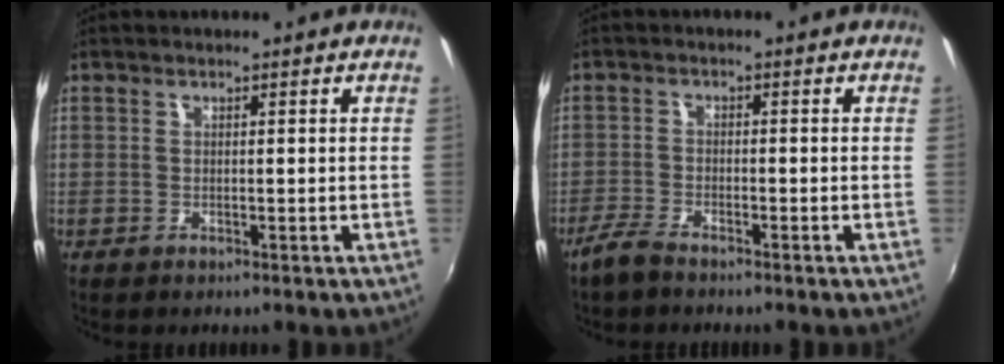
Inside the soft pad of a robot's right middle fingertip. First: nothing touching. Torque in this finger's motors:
{"motor_torque": [0.57, -0.52, 0.23, 0.06]}